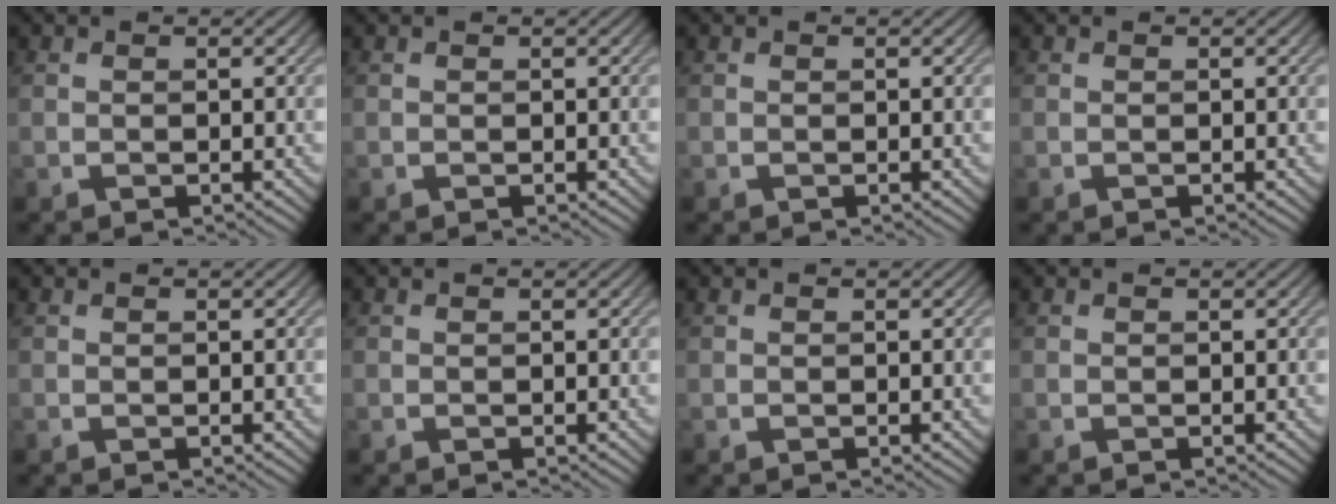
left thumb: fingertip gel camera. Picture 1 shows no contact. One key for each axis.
{"total": 0.0}
{"total": 0.0}
{"total": 0.0}
{"total": 0.0}
{"total": 0.0}
{"total": 0.0}
{"total": 0.0}